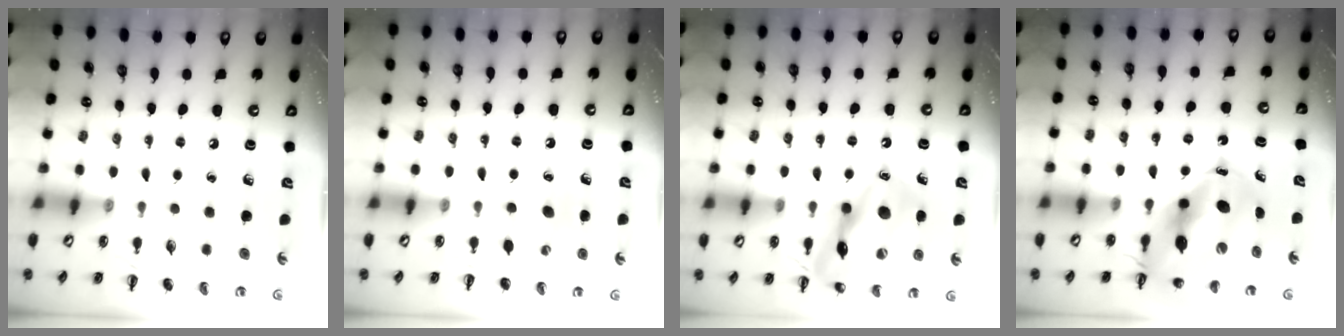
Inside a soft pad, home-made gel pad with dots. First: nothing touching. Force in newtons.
{"total": 4.5, "press": 4.4, "slide": 1.1}
{"total": 16.5, "press": 16.5, "slide": 1.5}
{"total": 12.7, "press": 12.2, "slide": 3.7}